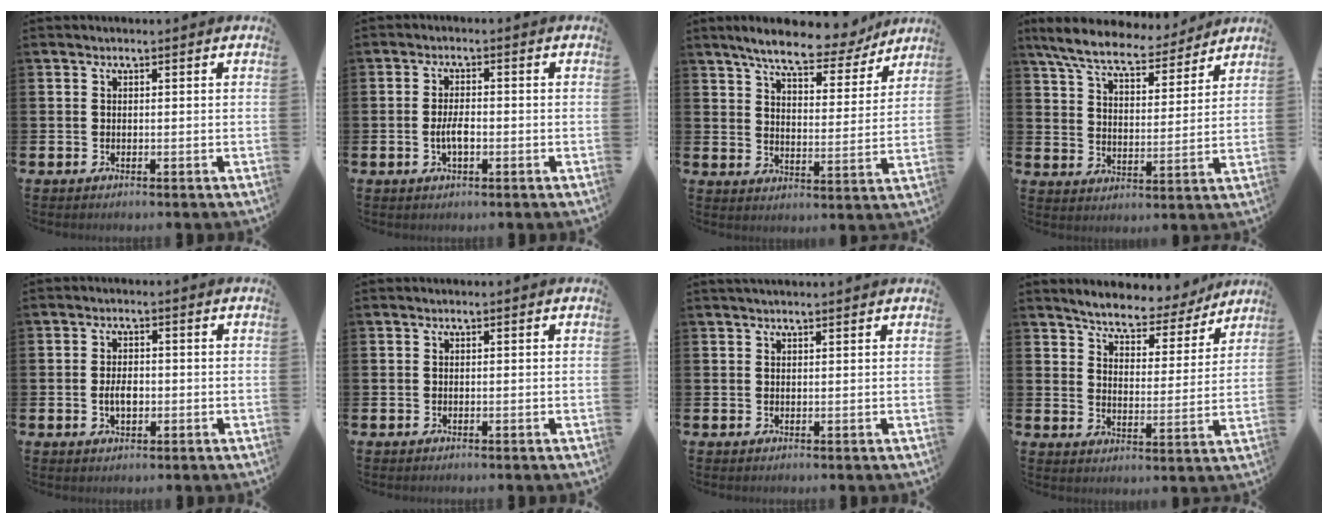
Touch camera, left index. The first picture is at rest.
{"total": 3.0, "force": [-0.7, 1.3, 2.7], "torque": [-0.044, 0.001, -0.014]}
{"total": 8.5, "force": [7.7, 1.8, 3.3], "torque": [-0.077, -0.041, 0.132]}
{"total": 8.3, "force": [7.7, 1.5, 2.8], "torque": [-0.088, -0.043, 0.136]}
{"total": 3.0, "force": [-0.3, 1.8, 2.3], "torque": [-0.031, -0.001, -0.009]}
{"total": 0.0}
{"total": 1.2, "force": [1.1, 0.0, 0.3], "torque": [0.007, -0.005, 0.018]}
{"total": 5.7, "force": [5.5, 1.3, 0.9], "torque": [-0.038, -0.044, 0.090]}